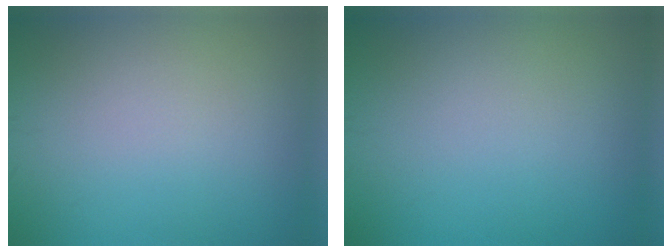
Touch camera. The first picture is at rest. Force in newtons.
{"total": 0.0}